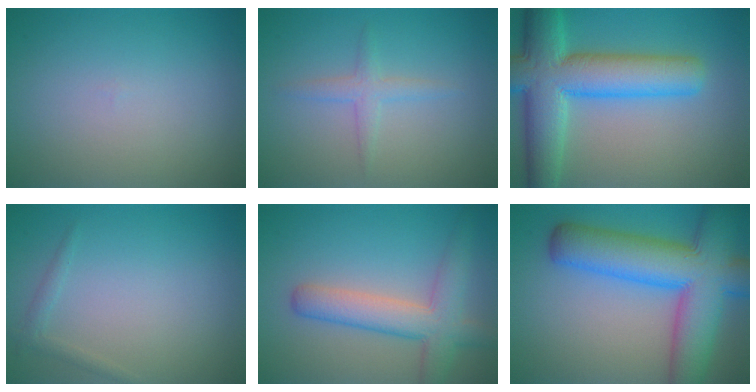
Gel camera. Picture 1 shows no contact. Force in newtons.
{"total": 1.7, "press": 1.7, "slide": 0.1}
{"total": 10.1, "press": 10.1, "slide": 0.6}
{"total": 1.1, "press": 1.1, "slide": 0.0}
{"total": 4.9, "press": 4.9, "slide": 0.2}
{"total": 12.0, "press": 12.0, "slide": 0.4}